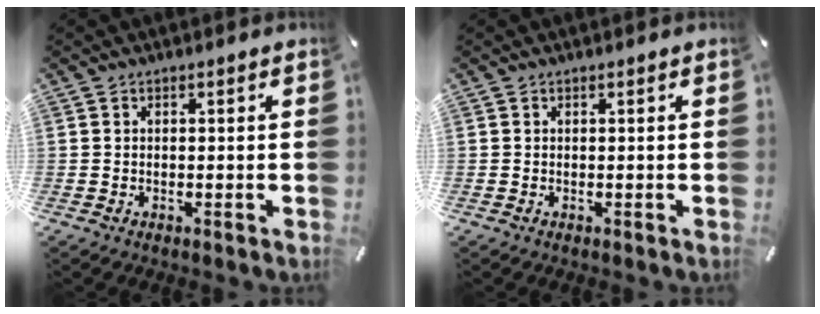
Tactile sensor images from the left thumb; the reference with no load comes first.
{"total": 0.0}